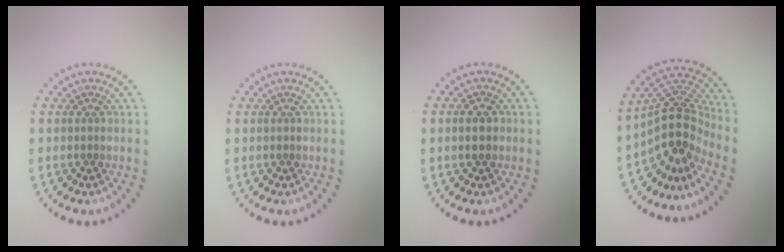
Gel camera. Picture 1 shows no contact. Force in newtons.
{"total": 0.0}
{"total": 2.0, "press": 2.0, "slide": 0.2}
{"total": 4.7, "press": 3.5, "slide": 3.2}